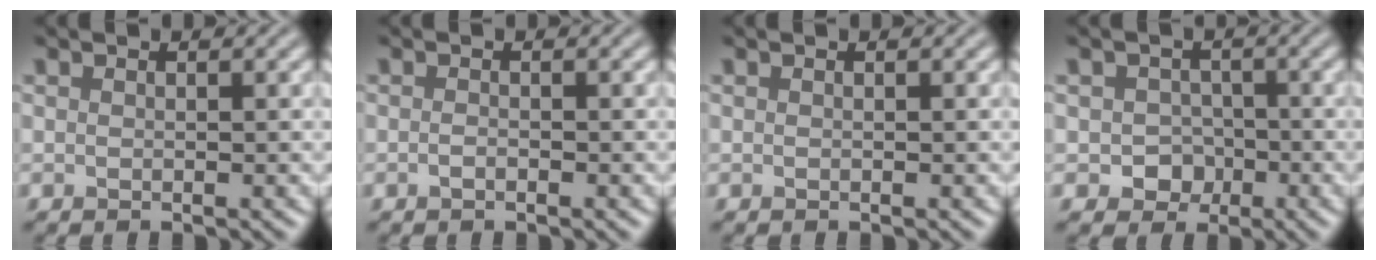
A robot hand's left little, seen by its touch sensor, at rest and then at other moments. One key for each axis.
{"total": 0.7, "fx": -0.3, "fy": 0.2, "fz": 0.5, "tx": -0.012, "ty": -0.001, "tz": -0.007}
{"total": 0.0}
{"total": 2.6, "fx": -0.6, "fy": 2.3, "fz": 1.1, "tx": -0.010, "ty": -0.003, "tz": -0.010}